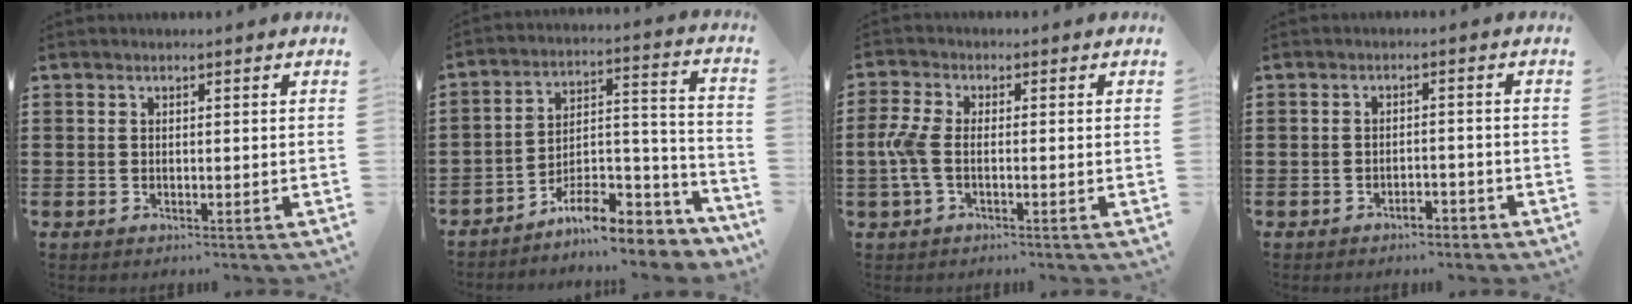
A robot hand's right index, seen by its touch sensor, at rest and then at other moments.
{"total": 8.8, "force": [-7.6, 2.5, 3.6], "torque": [-0.045, 0.022, -0.139]}
{"total": 4.4, "force": [-0.9, 2.0, 3.8], "torque": [-0.103, -0.007, -0.026]}
{"total": 2.4, "force": [-2.2, 0.5, 0.7], "torque": [-0.019, -0.001, -0.044]}